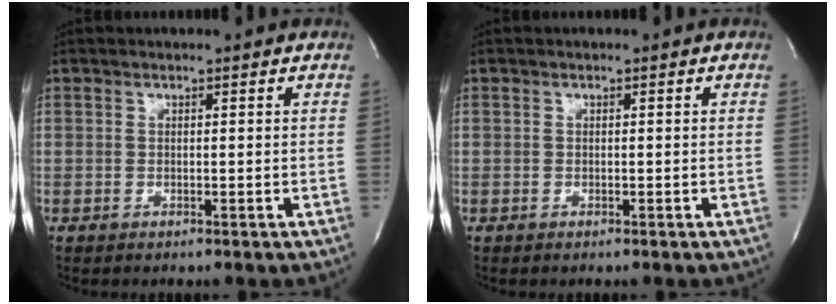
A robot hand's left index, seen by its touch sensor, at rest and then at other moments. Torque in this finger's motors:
{"motor_torque": [-0.11, 0.11, -0.02, 0.00]}